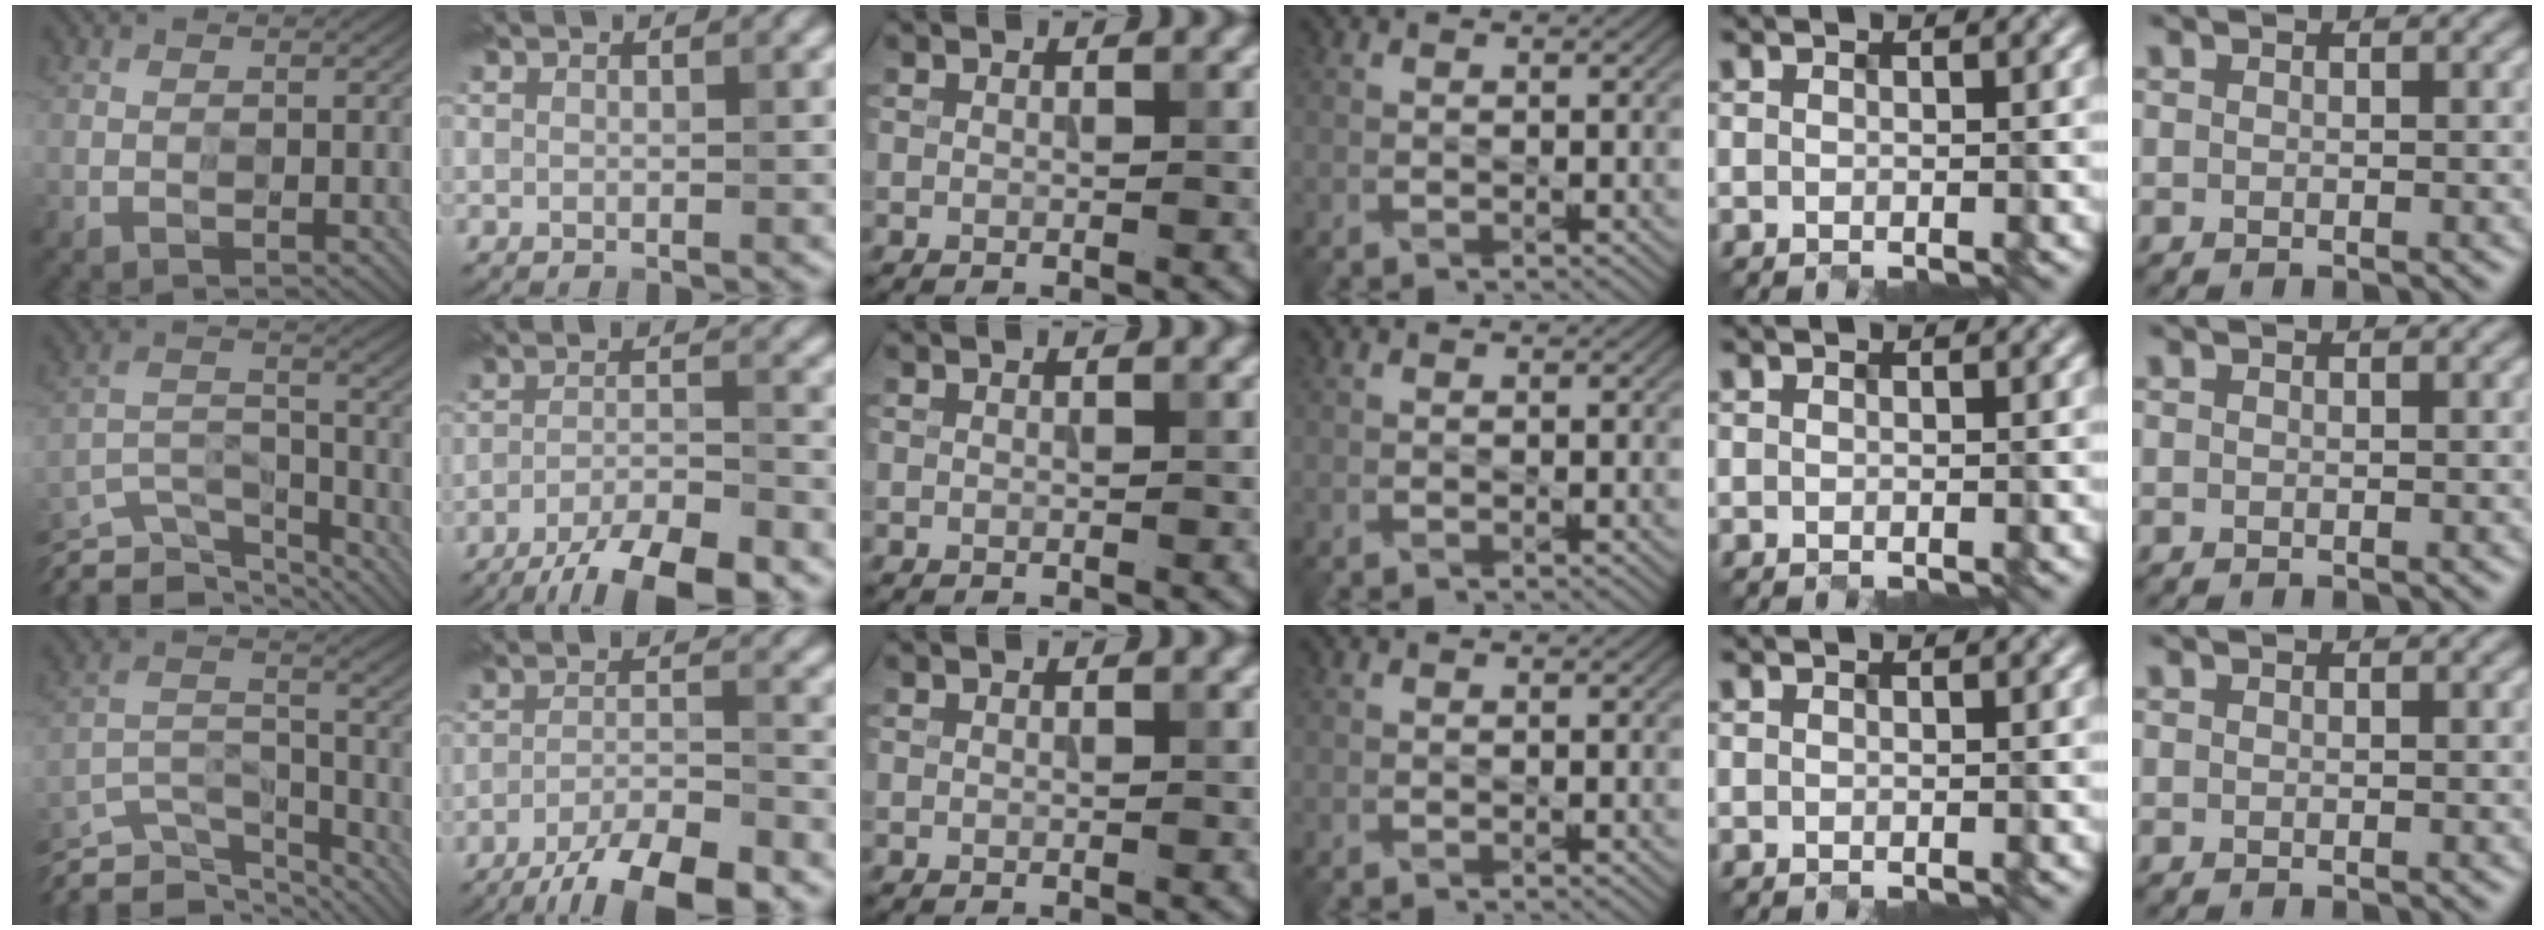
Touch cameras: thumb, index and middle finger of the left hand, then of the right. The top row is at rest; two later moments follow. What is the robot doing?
{"motion": "insert", "object": "pill capsule"}